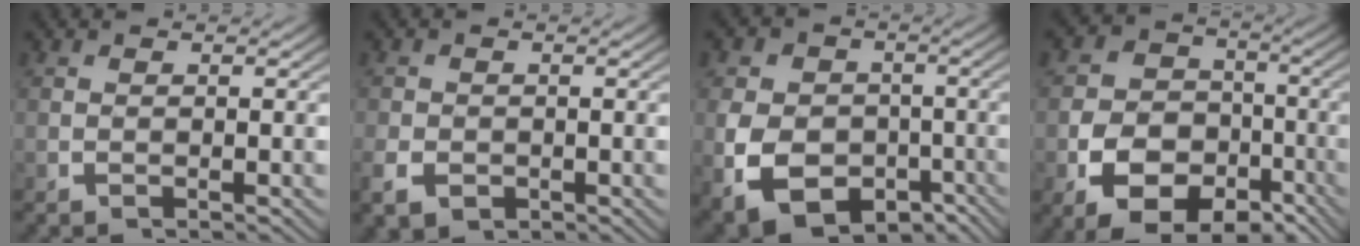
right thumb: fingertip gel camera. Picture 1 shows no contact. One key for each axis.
{"total": 2.4, "fx": -0.9, "fy": 1.8, "fz": 1.2, "tx": -0.023, "ty": -0.011, "tz": -0.011}
{"total": 12.2, "fx": -4.5, "fy": 9.3, "fz": 6.4, "tx": -0.134, "ty": -0.062, "tz": -0.050}
{"total": 11.3, "fx": -3.3, "fy": 9.1, "fz": 5.8, "tx": -0.104, "ty": -0.042, "tz": -0.048}